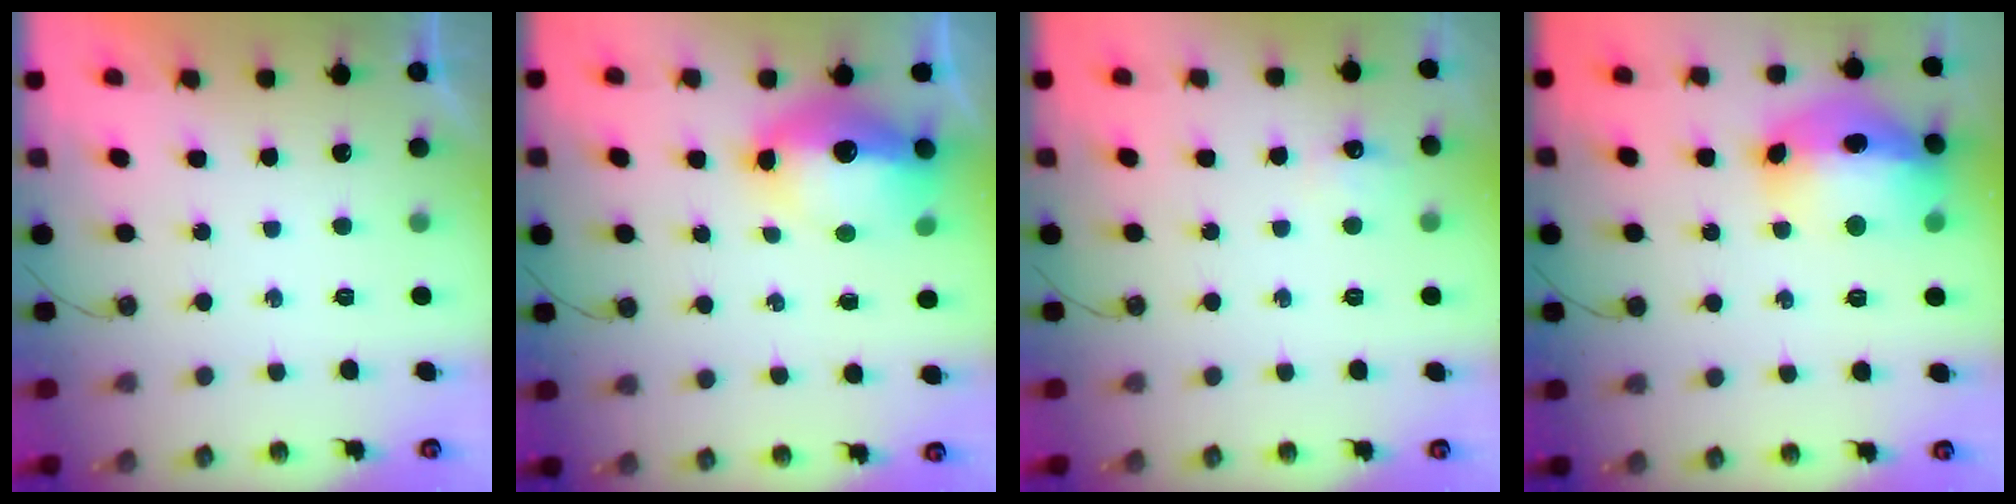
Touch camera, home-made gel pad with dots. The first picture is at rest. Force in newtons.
{"total": 15.3, "press": 15.2, "slide": 1.6}
{"total": 4.9, "press": 4.8, "slide": 0.7}
{"total": 18.5, "press": 18.4, "slide": 1.8}